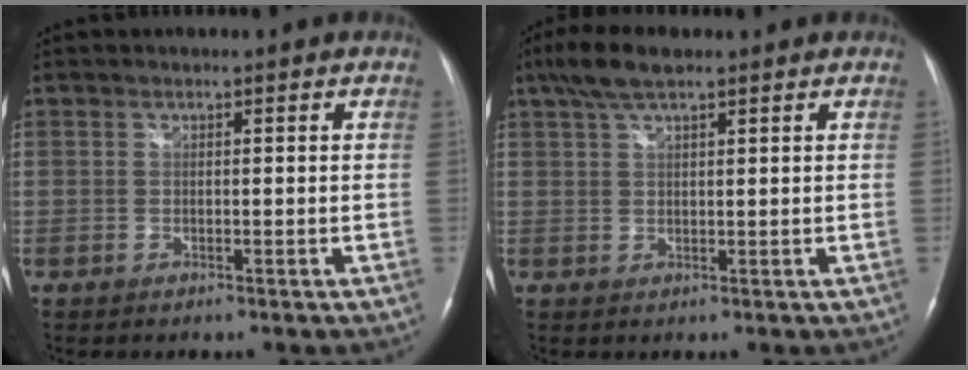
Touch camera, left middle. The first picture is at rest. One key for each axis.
{"total": 5.3, "fx": 3.7, "fy": 1.2, "fz": 3.5, "tx": -0.081, "ty": 0.020, "tz": 0.071}